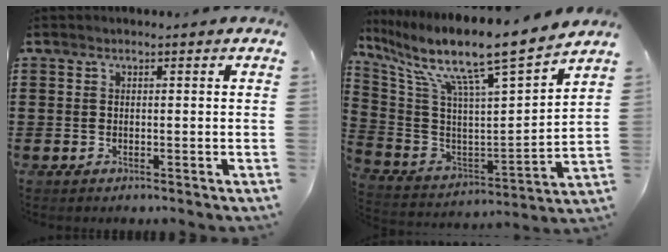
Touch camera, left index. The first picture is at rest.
{"total": 10.7, "force": [8.5, 0.3, 6.5], "torque": [-0.149, -0.071, 0.129]}